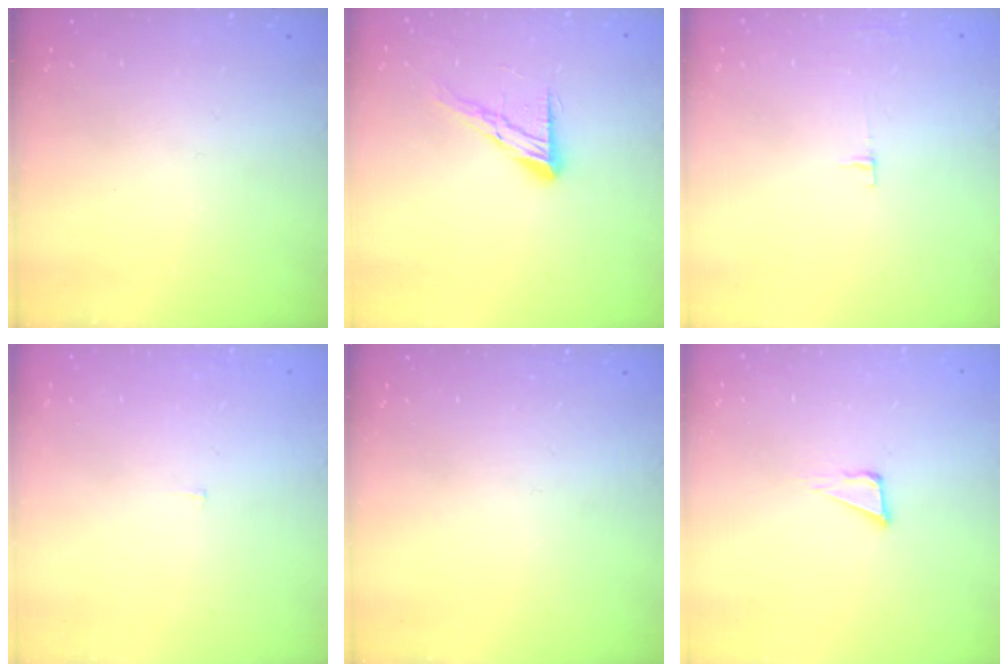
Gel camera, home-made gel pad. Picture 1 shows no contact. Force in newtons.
{"total": 10.6, "press": 10.6, "slide": 0.8}
{"total": 3.3, "press": 3.3, "slide": 0.4}
{"total": 1.9, "press": 1.9, "slide": 0.1}
{"total": 0.0}
{"total": 3.8, "press": 3.7, "slide": 0.9}